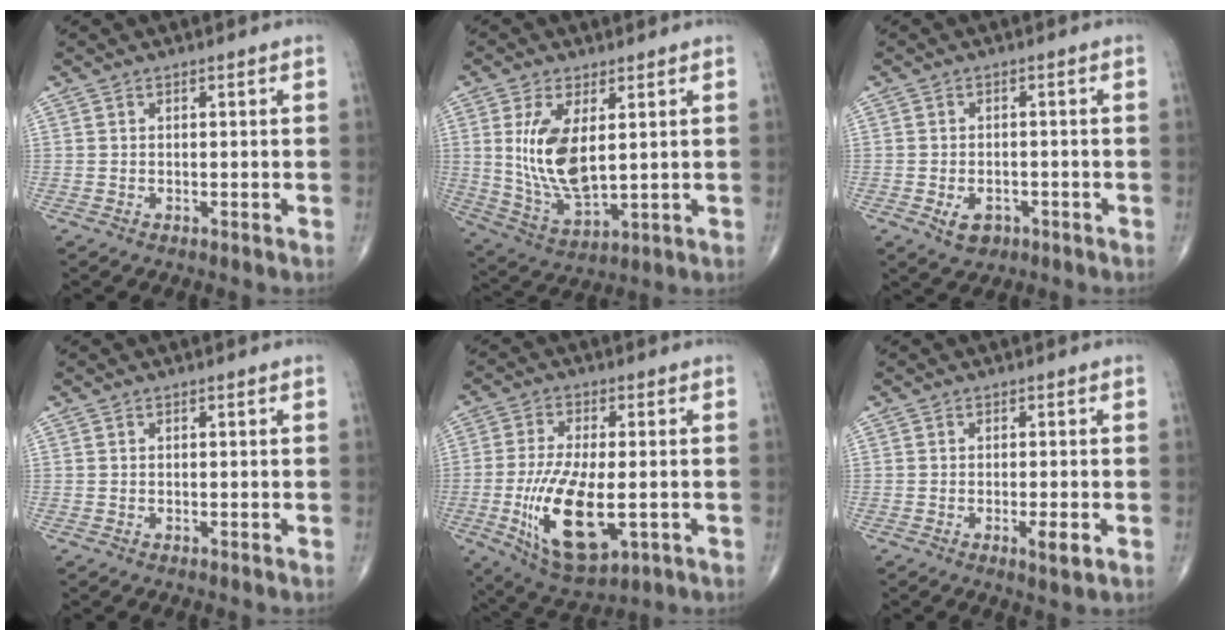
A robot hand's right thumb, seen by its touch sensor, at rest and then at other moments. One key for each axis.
{"total": 12.1, "fx": 2.4, "fy": 5.6, "fz": 10.5, "tx": -0.205, "ty": -0.023, "tz": 0.061}
{"total": 3.7, "fx": -1.6, "fy": 2.5, "fz": 2.2, "tx": -0.028, "ty": 0.006, "tz": -0.018}
{"total": 0.0}
{"total": 15.4, "fx": -3.3, "fy": 6.5, "fz": 13.6, "tx": -0.255, "ty": -0.016, "tz": -0.044}
{"total": 3.0, "fx": -1.0, "fy": 0.5, "fz": 2.8, "tx": -0.044, "ty": -0.006, "tz": -0.016}